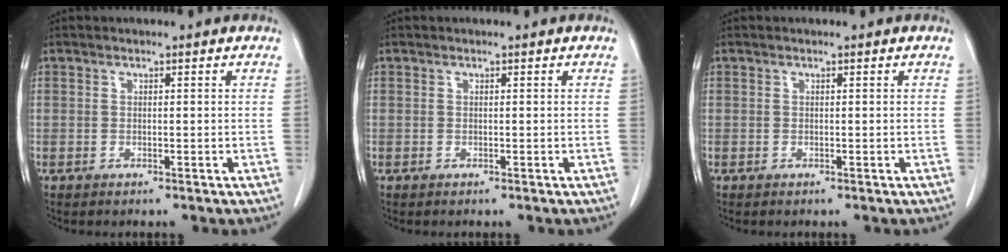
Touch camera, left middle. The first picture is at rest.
{"total": 0.0}
{"total": 0.0}